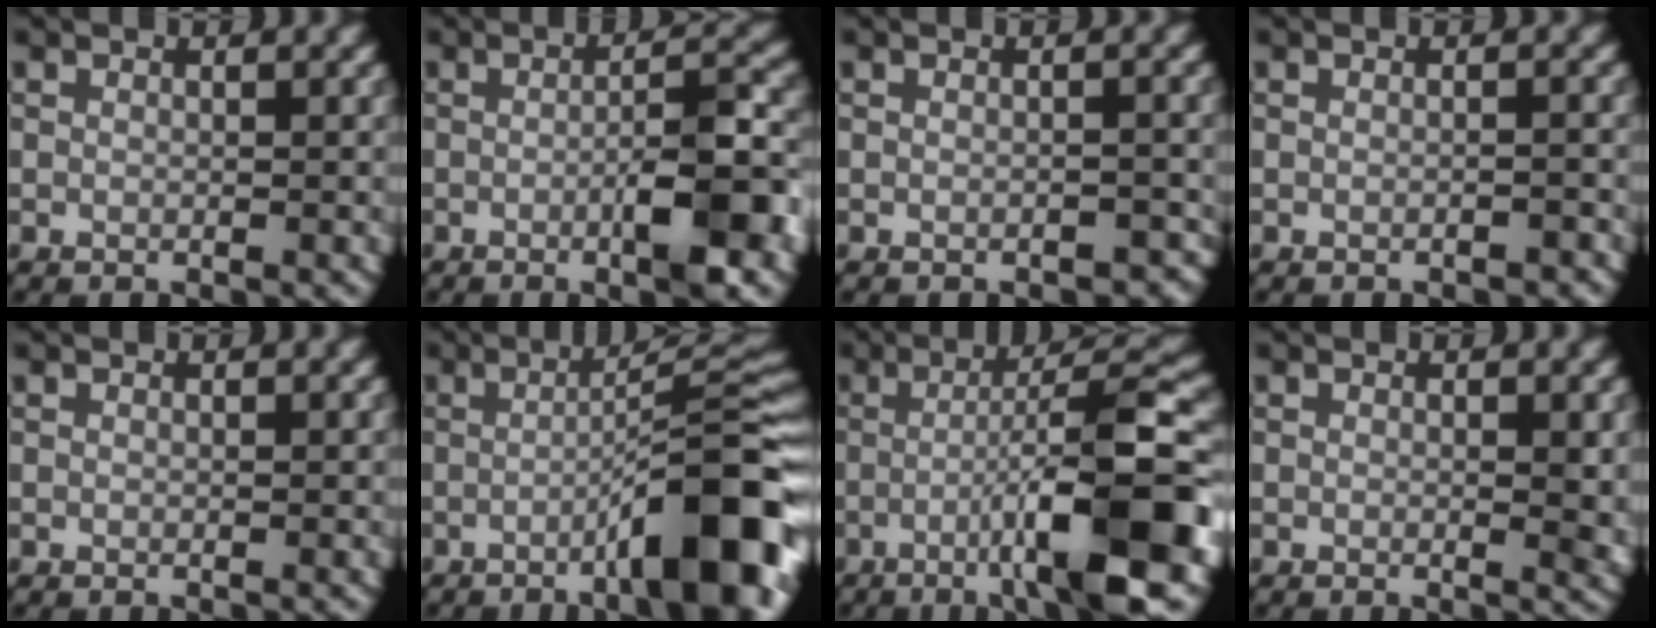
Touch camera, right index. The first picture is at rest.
{"total": 6.3, "force": [-1.8, 1.1, 5.9], "torque": [-0.088, 0.009, -0.029]}
{"total": 1.3, "force": [-0.9, 0.6, 0.8], "torque": [-0.012, 0.002, -0.011]}
{"total": 1.0, "force": [-0.9, 0.2, 0.5], "torque": [-0.005, 0.004, -0.013]}
{"total": 0.0}
{"total": 10.9, "force": [-4.2, 1.9, 9.8], "torque": [-0.121, 0.019, -0.067]}
{"total": 10.8, "force": [-3.0, 1.5, 10.3], "torque": [-0.139, 0.018, -0.053]}
{"total": 1.9, "force": [0.0, 0.4, 1.8], "torque": [-0.024, -0.006, -0.001]}